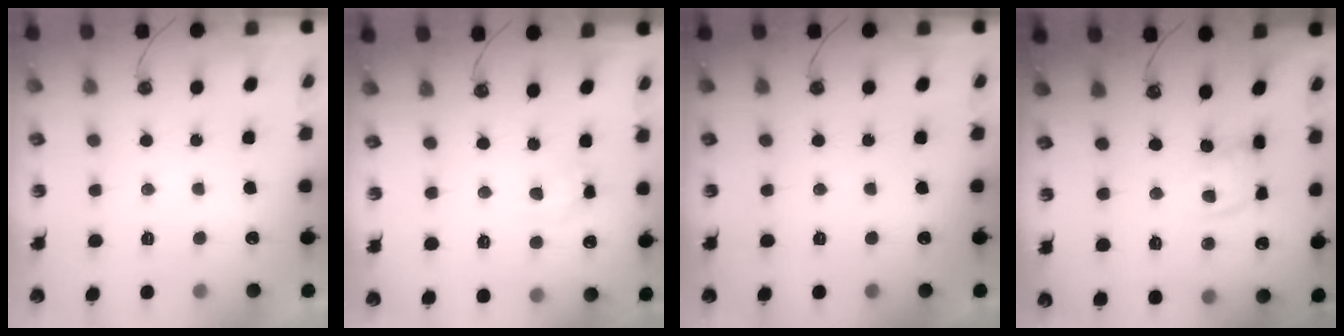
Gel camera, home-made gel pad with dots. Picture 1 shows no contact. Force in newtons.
{"total": 6.5, "press": 6.4, "slide": 0.4}
{"total": 0.0}
{"total": 9.3, "press": 9.2, "slide": 0.7}